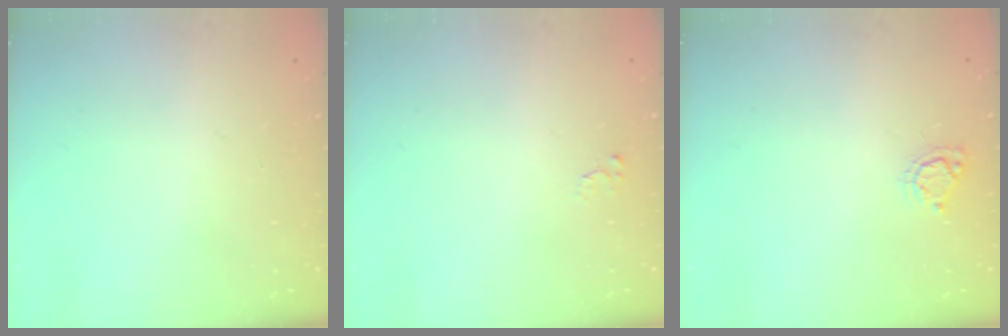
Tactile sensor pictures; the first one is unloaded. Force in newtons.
{"total": 2.4, "press": 2.4, "slide": 0.2}
{"total": 6.1, "press": 6.1, "slide": 0.3}